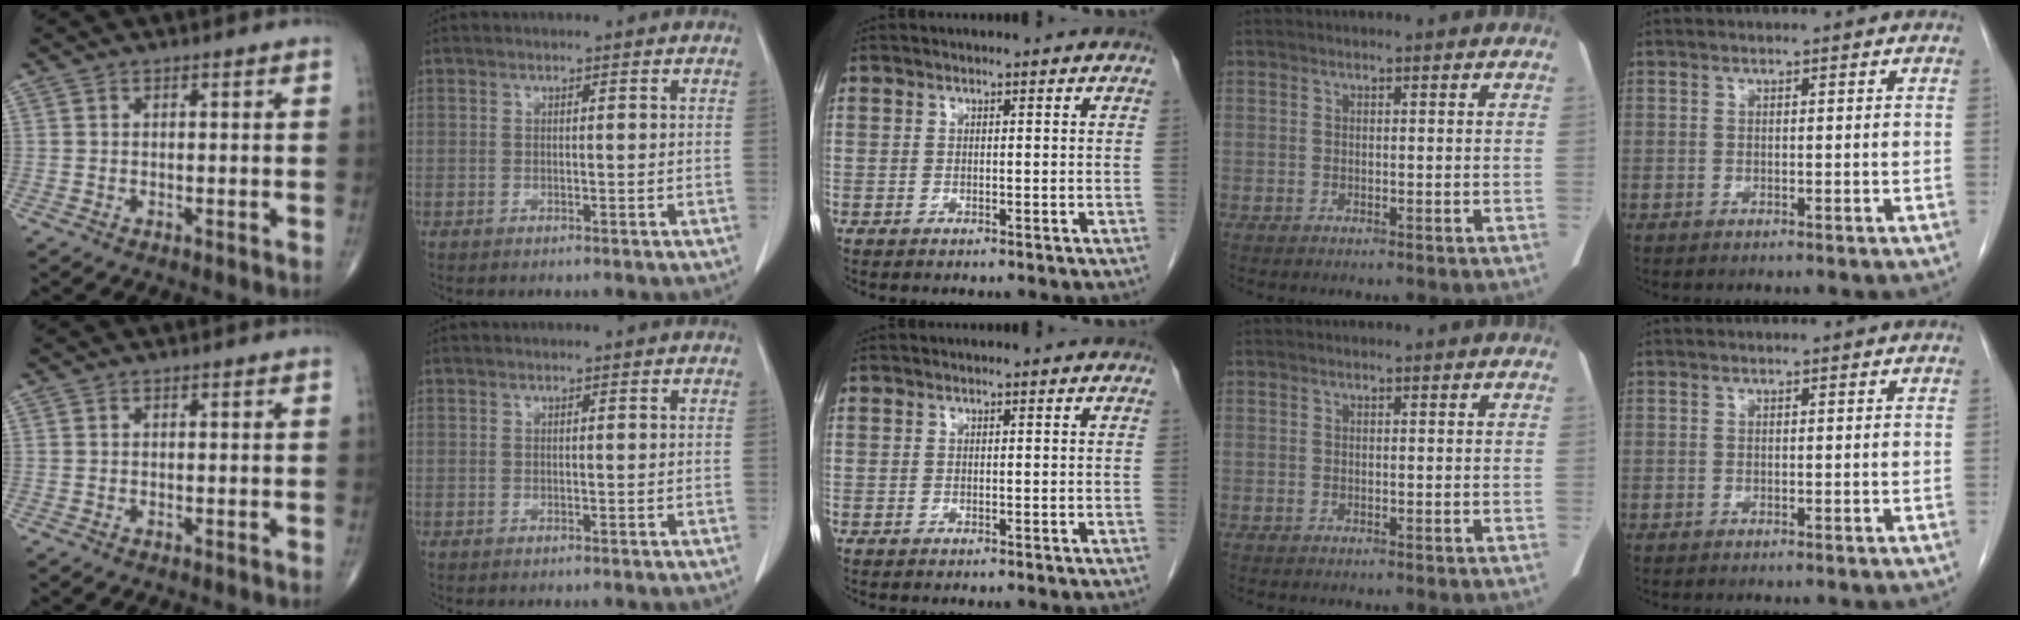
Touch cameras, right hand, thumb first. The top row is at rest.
{}